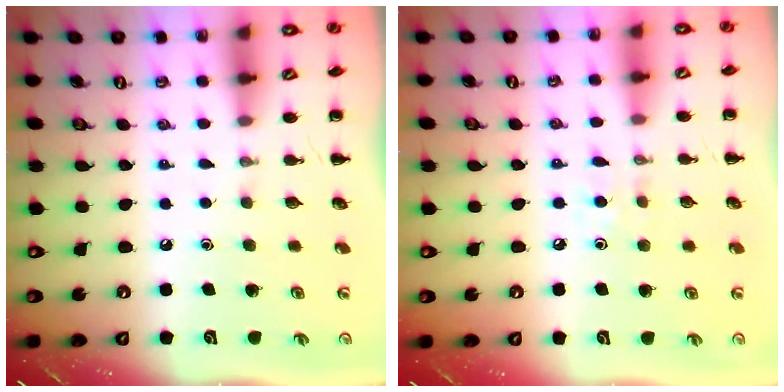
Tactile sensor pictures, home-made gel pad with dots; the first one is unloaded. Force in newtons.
{"total": 6.2, "press": 5.8, "slide": 2.1}